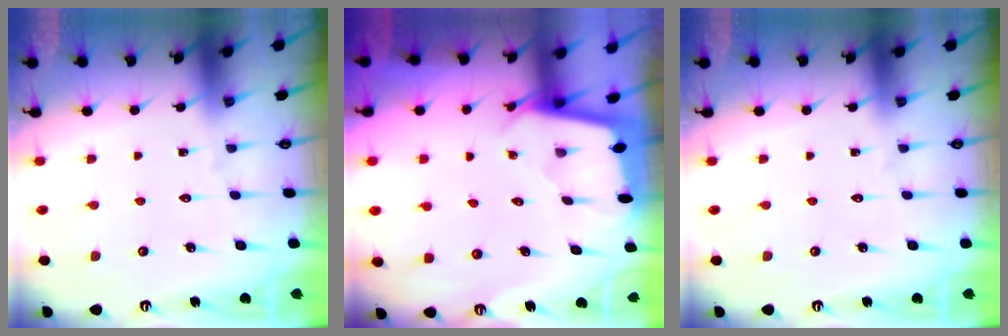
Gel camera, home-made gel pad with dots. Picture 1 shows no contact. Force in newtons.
{"total": 1.9, "press": 1.9, "slide": 0.2}
{"total": 0.0}